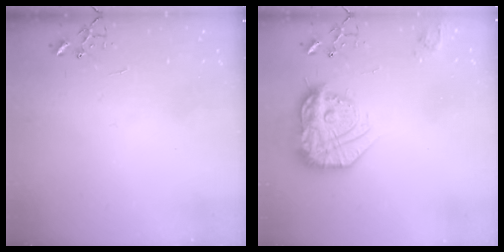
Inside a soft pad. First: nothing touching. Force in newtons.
{"total": 21.8, "press": 21.8, "slide": 1.8}